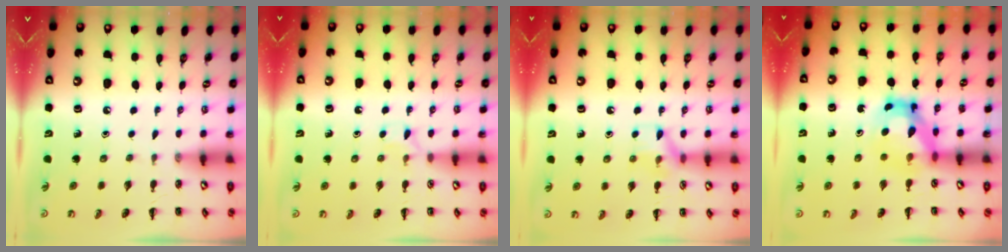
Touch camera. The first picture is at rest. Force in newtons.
{"total": 4.5, "press": 4.2, "slide": 1.5}
{"total": 7.8, "press": 7.6, "slide": 1.4}
{"total": 7.0, "press": 6.9, "slide": 1.3}